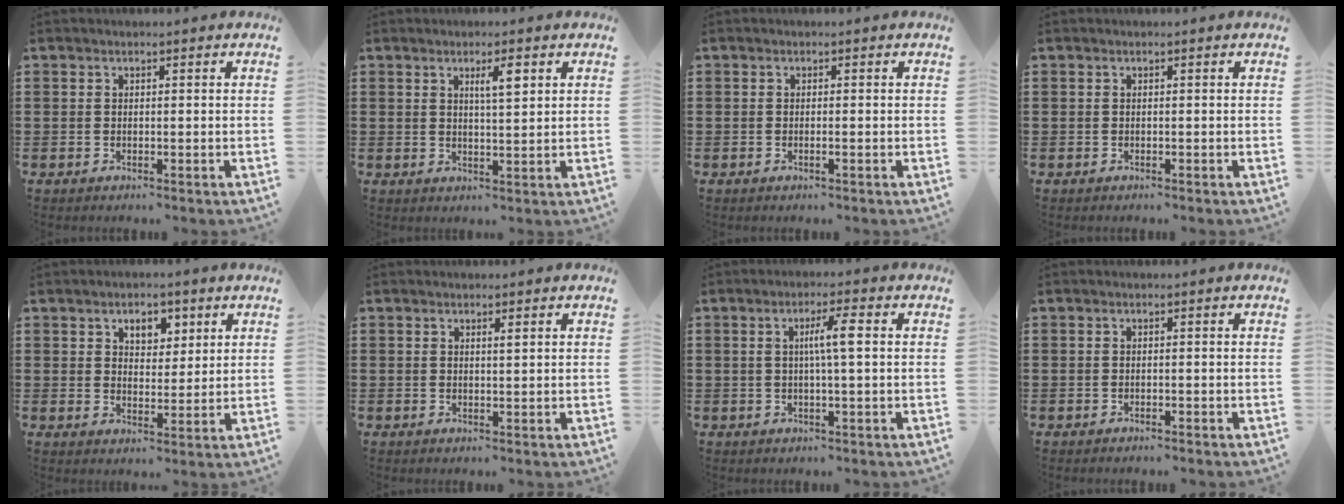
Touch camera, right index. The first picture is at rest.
{"total": 3.4, "force": [1.6, 0.6, 2.9], "torque": [-0.052, 0.002, 0.023]}
{"total": 0.6, "force": [-0.3, -0.1, 0.5], "torque": [-0.008, -0.002, -0.005]}
{"total": 0.0}
{"total": 4.2, "force": [2.4, 2.7, 2.0], "torque": [-0.036, 0.006, 0.039]}
{"total": 0.8, "force": [0.4, 0.1, 0.7], "torque": [-0.013, 0.000, 0.008]}
{"total": 4.4, "force": [0.4, 0.2, 4.4], "torque": [-0.082, 0.002, 0.002]}
{"total": 0.6, "force": [-0.6, 0.0, 0.2], "torque": [-0.007, -0.005, -0.011]}